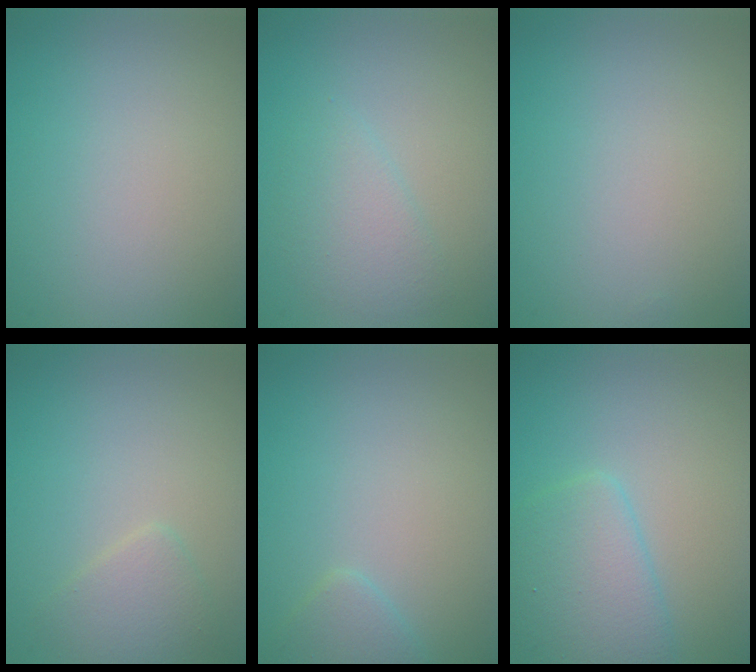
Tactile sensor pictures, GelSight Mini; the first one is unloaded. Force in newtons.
{"total": 2.3, "press": 2.3, "slide": 0.1}
{"total": 0.0}
{"total": 2.0, "press": 2.0, "slide": 0.1}
{"total": 1.5, "press": 1.5, "slide": 0.1}
{"total": 4.2, "press": 4.2, "slide": 0.2}